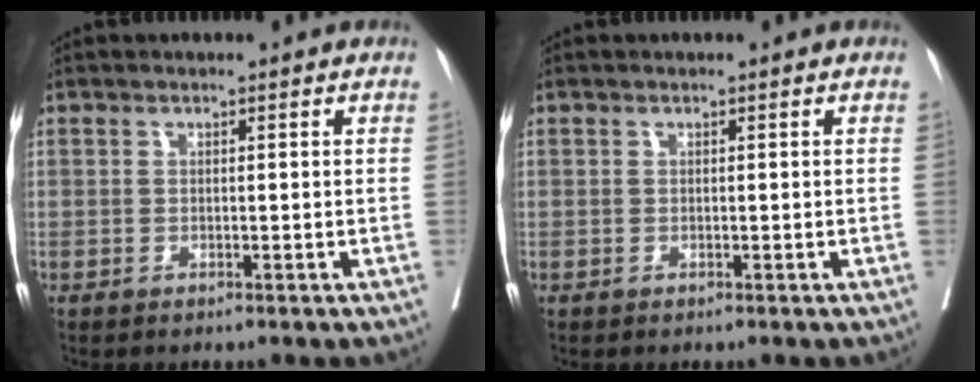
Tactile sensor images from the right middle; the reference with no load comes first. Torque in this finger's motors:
{"motor_torque": [0.01, -0.01, 0.00, 0.00]}